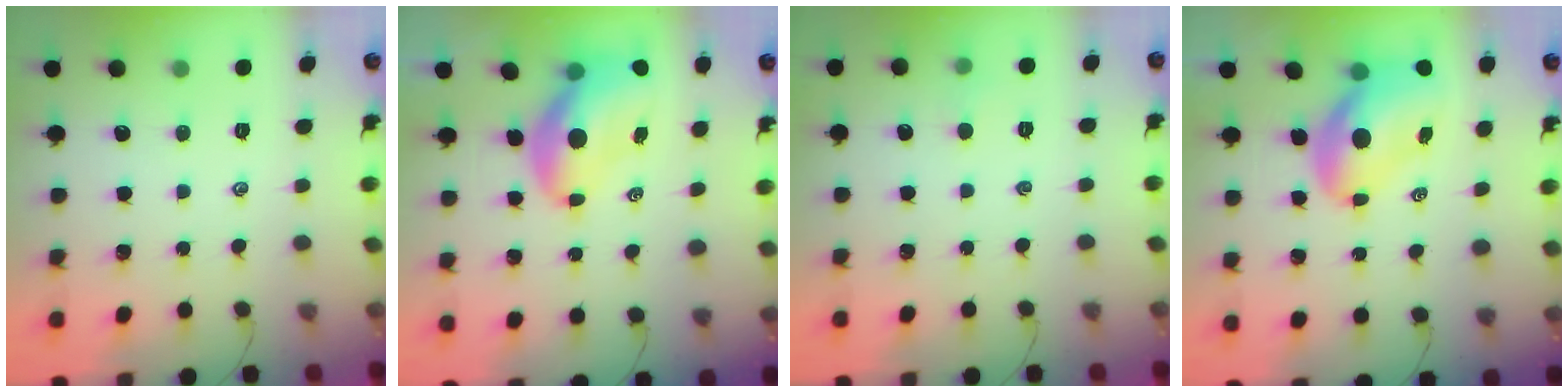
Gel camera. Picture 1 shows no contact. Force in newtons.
{"total": 10.5, "press": 10.2, "slide": 2.5}
{"total": 2.4, "press": 2.3, "slide": 0.7}
{"total": 10.5, "press": 10.1, "slide": 3.1}